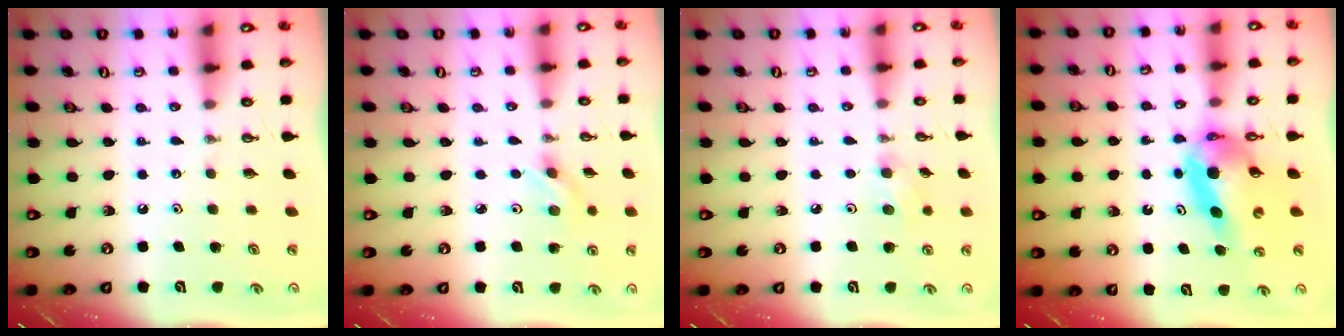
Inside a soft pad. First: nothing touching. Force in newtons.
{"total": 2.9, "press": 2.6, "slide": 1.4}
{"total": 6.6, "press": 5.5, "slide": 3.7}
{"total": 9.6, "press": 9.5, "slide": 0.9}